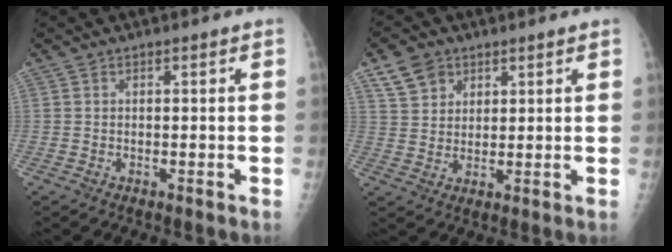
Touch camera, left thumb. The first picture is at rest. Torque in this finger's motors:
{"motor_torque": [0.07, 0.04, 0.38, -0.26, 0.02]}